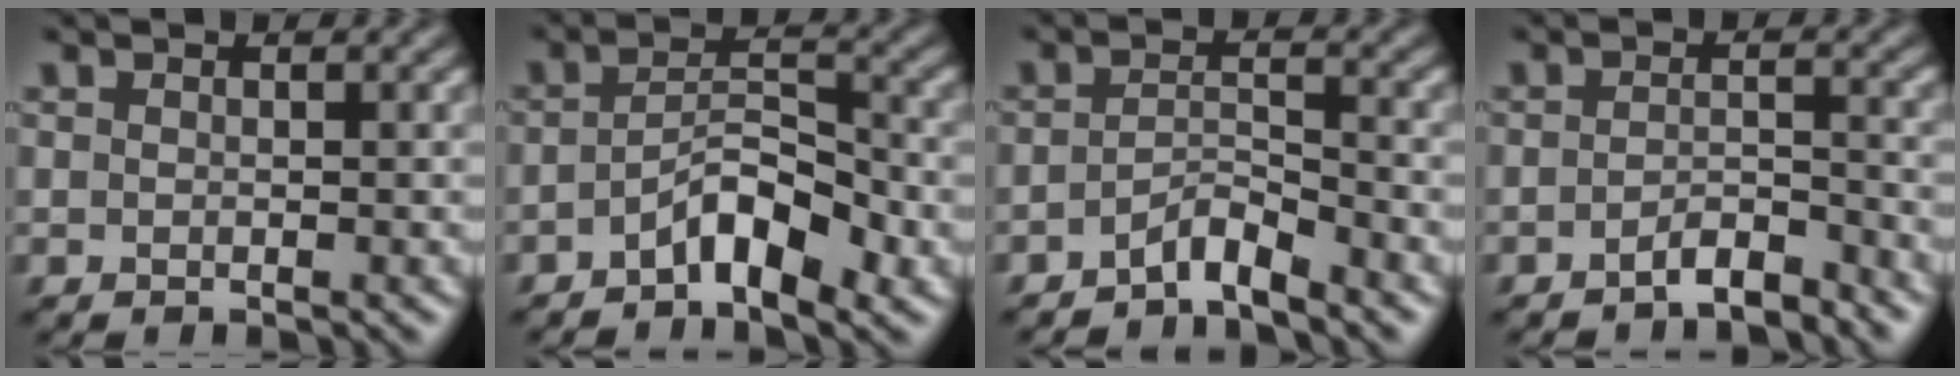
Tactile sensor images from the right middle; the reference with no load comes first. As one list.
[{"total": 4.5, "force": [-2.4, 1.6, 3.4], "torque": [-0.059, 0.011, -0.043]}, {"total": 2.5, "force": [-2.2, 0.4, 1.3], "torque": [-0.023, 0.009, -0.045]}, {"total": 2.5, "force": [-2.1, 0.4, 1.2], "torque": [-0.020, 0.008, -0.042]}]